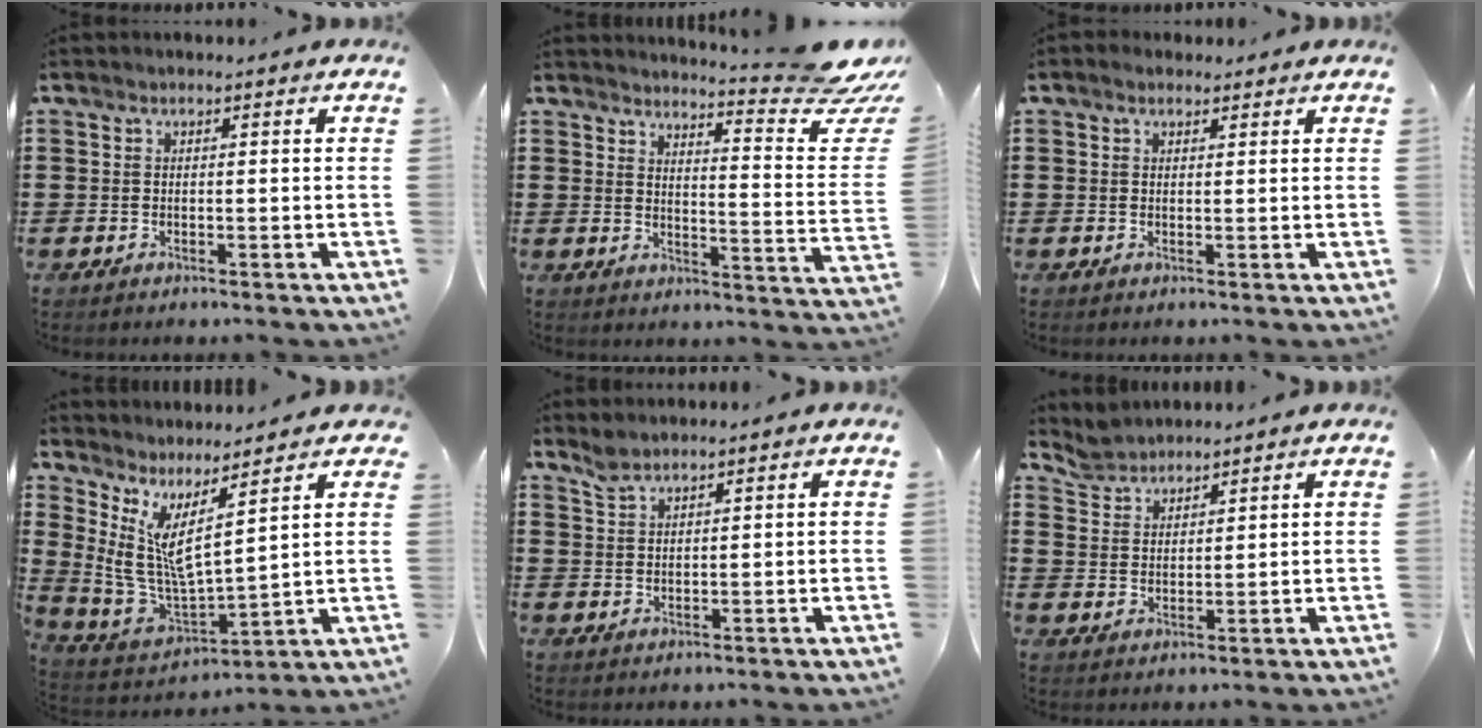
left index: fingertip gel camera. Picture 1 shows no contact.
{"total": 7.5, "force": [6.5, 0.0, 3.8], "torque": [-0.051, -0.066, 0.101]}
{"total": 1.2, "force": [1.0, 0.7, 0.3], "torque": [-0.007, 0.006, 0.018]}
{"total": 7.4, "force": [2.7, 2.5, 6.4], "torque": [-0.169, -0.054, 0.039]}
{"total": 2.1, "force": [1.9, 0.4, 0.7], "torque": [-0.019, 0.000, 0.037]}
{"total": 3.7, "force": [3.5, 1.0, -0.3], "torque": [-0.008, -0.009, 0.068]}